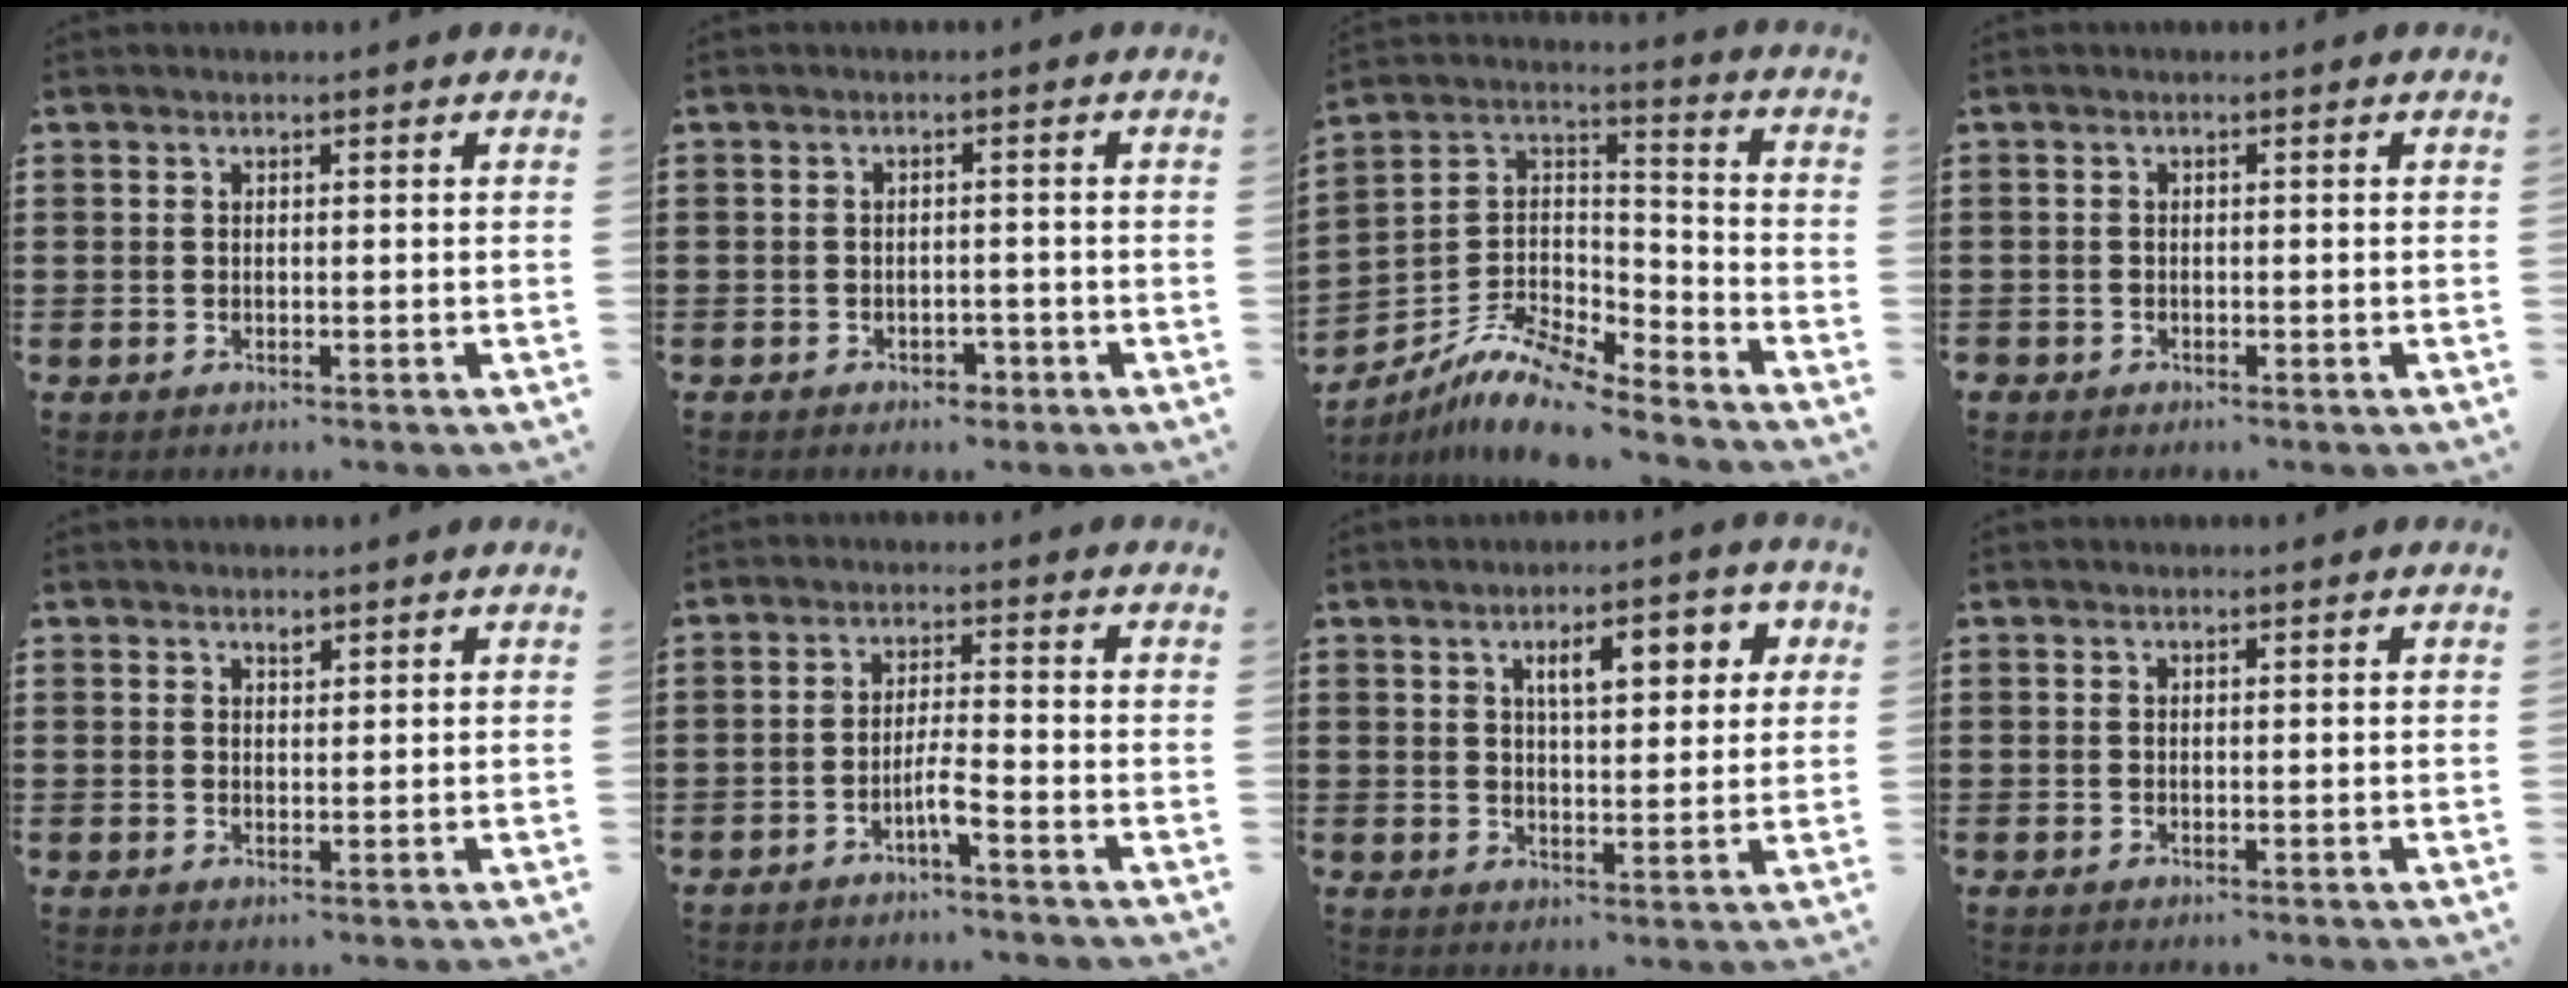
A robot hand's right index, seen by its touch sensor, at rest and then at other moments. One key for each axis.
{"total": 1.7, "fx": -1.4, "fy": 0.9, "fz": 0.4, "tx": -0.014, "ty": 0.000, "tz": -0.031}
{"total": 10.1, "fx": -8.9, "fy": 2.4, "fz": 3.9, "tx": -0.091, "ty": 0.015, "tz": -0.183}
{"total": 0.8, "fx": -0.6, "fy": 0.5, "fz": 0.0, "tx": -0.002, "ty": 0.003, "tz": -0.015}
{"total": 1.0, "fx": 0.8, "fy": 0.4, "fz": 0.4, "tx": -0.010, "ty": 0.001, "tz": 0.016}
{"total": 3.3, "fx": -2.2, "fy": 0.0, "fz": 2.4, "tx": -0.052, "ty": -0.001, "tz": -0.044}
{"total": 6.5, "fx": 2.5, "fy": 2.4, "fz": 5.5, "tx": -0.082, "ty": -0.003, "tz": 0.032}
{"total": 0.0}